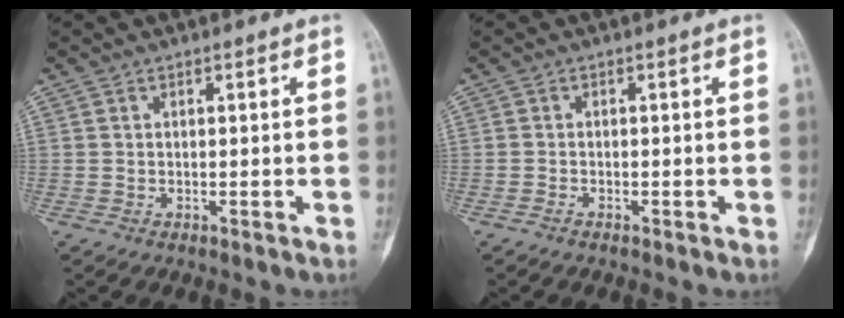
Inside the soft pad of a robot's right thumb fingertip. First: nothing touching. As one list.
[{"total": 0.6, "force": [-0.5, 0.2, 0.1], "torque": [-0.006, 0.001, -0.013]}]